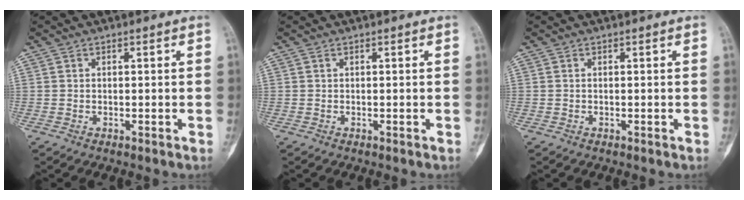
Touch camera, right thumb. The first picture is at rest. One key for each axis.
{"total": 0.0}
{"total": 0.0}